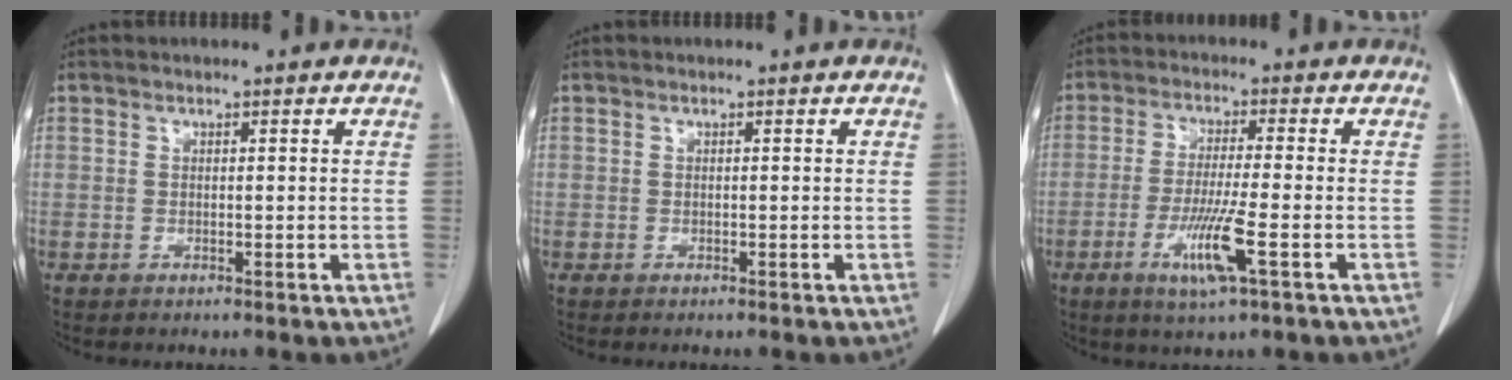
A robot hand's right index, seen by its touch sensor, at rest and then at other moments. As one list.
[{"total": 0.0}, {"total": 8.0, "force": [-3.1, -0.2, 7.3], "torque": [-0.141, -0.020, -0.058]}]